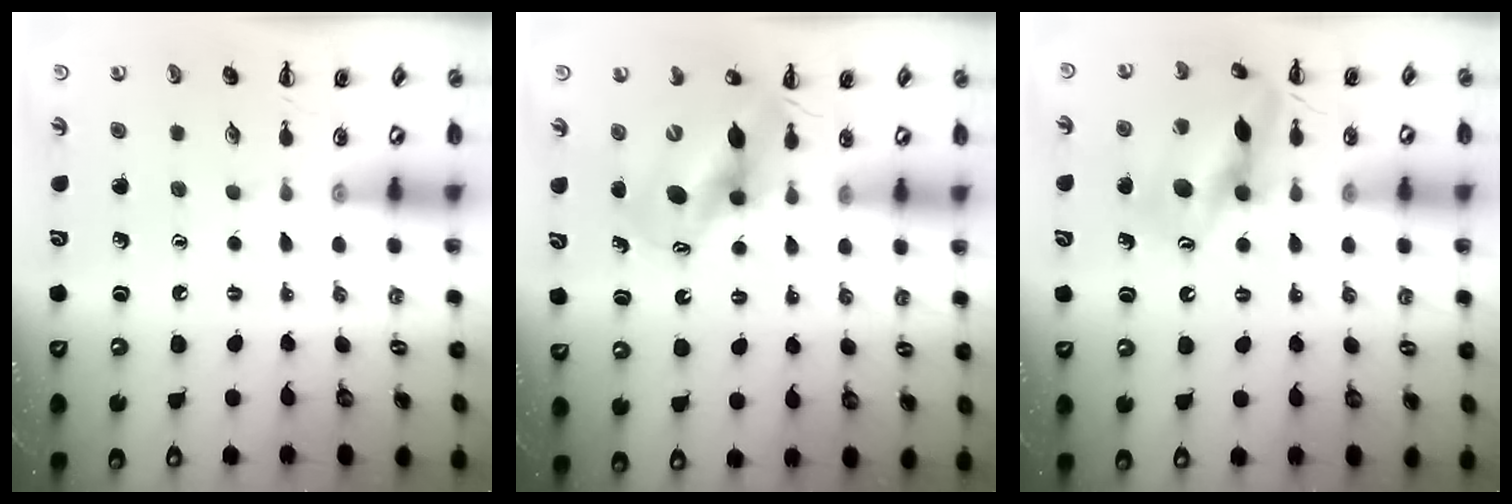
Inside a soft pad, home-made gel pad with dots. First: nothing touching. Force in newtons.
{"total": 11.8, "press": 11.3, "slide": 3.2}
{"total": 14.6, "press": 14.5, "slide": 1.5}